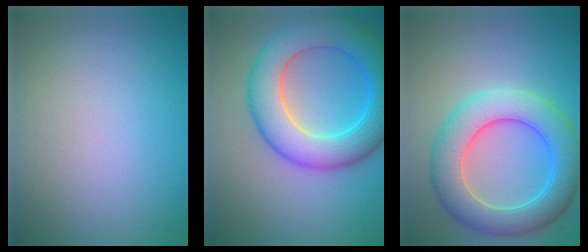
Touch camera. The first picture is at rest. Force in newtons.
{"total": 8.6, "press": 8.6, "slide": 0.2}
{"total": 7.1, "press": 7.1, "slide": 0.3}